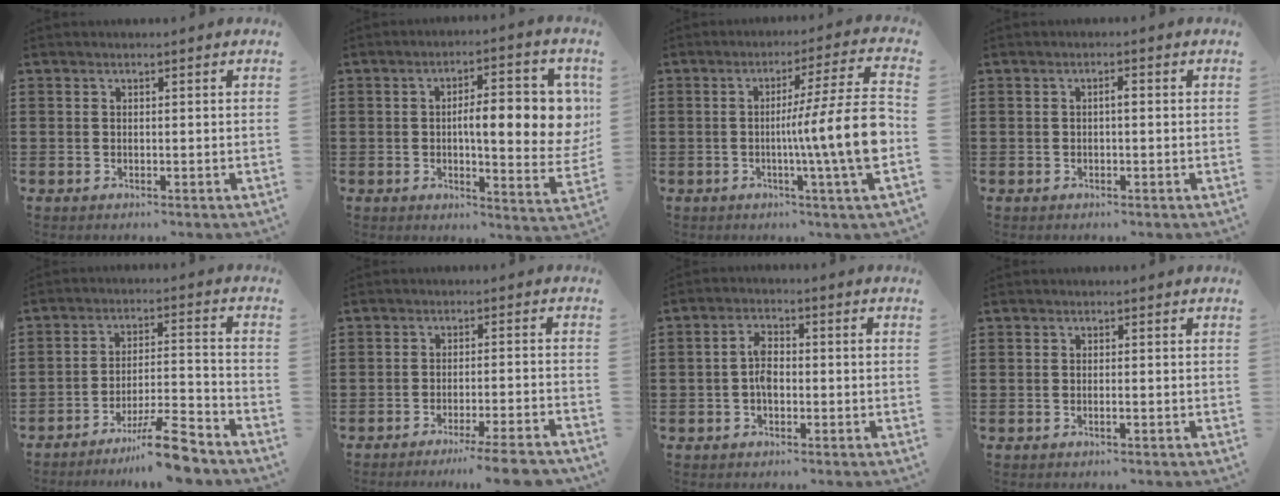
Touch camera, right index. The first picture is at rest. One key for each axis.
{"total": 11.0, "fx": 1.1, "fy": 3.4, "fz": 10.4, "tx": -0.147, "ty": -0.004, "tz": 0.010}
{"total": 13.3, "fx": -2.1, "fy": 0.3, "fz": 13.2, "tx": -0.194, "ty": -0.018, "tz": -0.046}
{"total": 1.1, "fx": -0.2, "fy": 0.2, "fz": 1.0, "tx": -0.020, "ty": -0.001, "tz": -0.003}
{"total": 9.6, "fx": -7.6, "fy": 0.6, "fz": 5.8, "tx": -0.092, "ty": 0.014, "tz": -0.141}
{"total": 5.0, "fx": -4.2, "fy": -0.6, "fz": 2.6, "tx": -0.039, "ty": -0.015, "tz": -0.078}
{"total": 4.1, "fx": -0.6, "fy": 1.8, "fz": 3.7, "tx": -0.081, "ty": 0.002, "tz": -0.017}
{"total": 0.7, "fx": -0.3, "fy": 0.0, "fz": 0.6, "tx": -0.011, "ty": -0.004, "tz": -0.005}